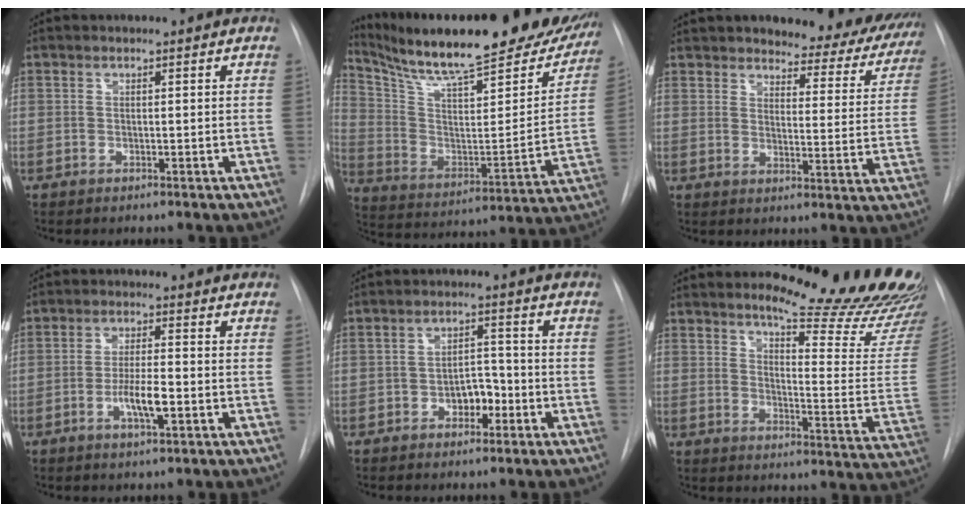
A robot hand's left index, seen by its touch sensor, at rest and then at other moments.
{"total": 29.1, "force": [24.5, 5.3, 14.9], "torque": [-0.238, -0.049, 0.344]}
{"total": 15.6, "force": [14.1, 4.8, 4.8], "torque": [-0.023, -0.038, 0.150]}
{"total": 5.4, "force": [-2.2, 0.9, 4.9], "torque": [-0.092, -0.007, -0.039]}
{"total": 4.5, "force": [-2.4, 2.5, 2.9], "torque": [-0.039, 0.008, -0.040]}
{"total": 19.7, "force": [18.1, 0.5, 7.7], "torque": [-0.100, -0.146, 0.210]}